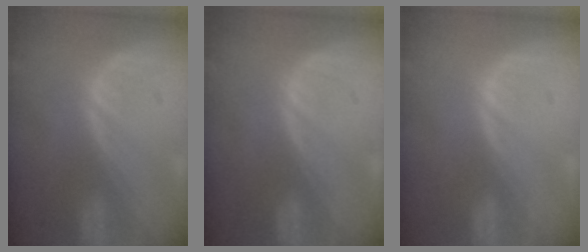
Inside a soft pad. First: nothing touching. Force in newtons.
{"total": 0.0}
{"total": 0.0}